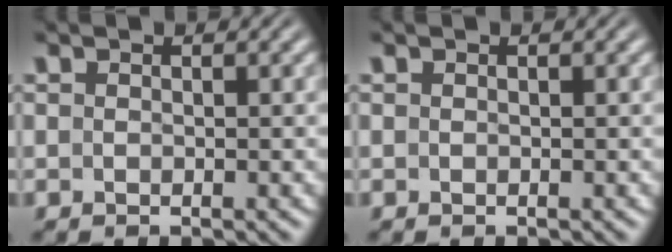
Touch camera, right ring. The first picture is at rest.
{"total": 0.0}